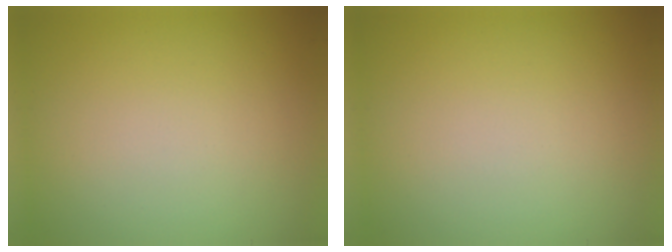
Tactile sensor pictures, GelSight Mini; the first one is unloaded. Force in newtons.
{"total": 0.0}